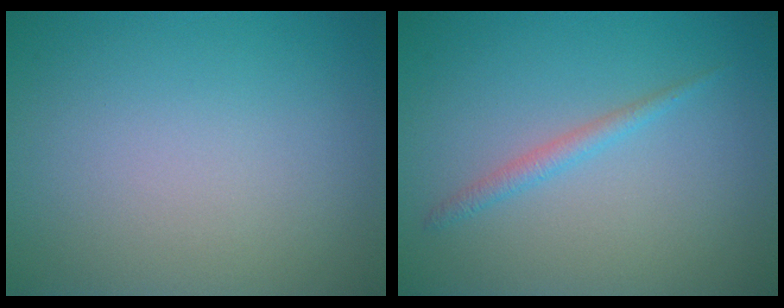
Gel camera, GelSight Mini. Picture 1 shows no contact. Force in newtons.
{"total": 1.4, "press": 1.4, "slide": 0.0}